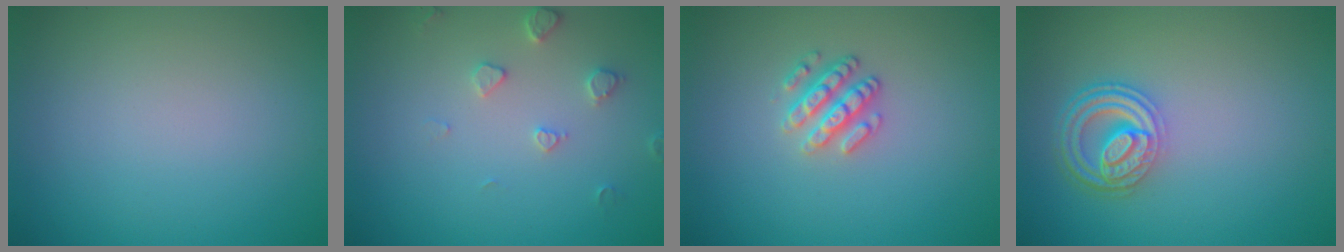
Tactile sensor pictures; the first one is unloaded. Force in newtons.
{"total": 1.9, "press": 1.8, "slide": 0.3}
{"total": 2.5, "press": 2.4, "slide": 0.8}
{"total": 4.6, "press": 3.6, "slide": 2.9}